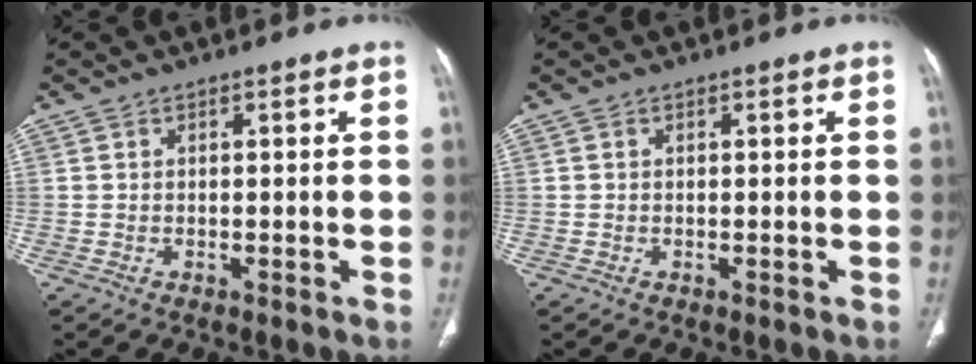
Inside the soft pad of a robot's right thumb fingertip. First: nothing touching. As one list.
[{"total": 0.0}]